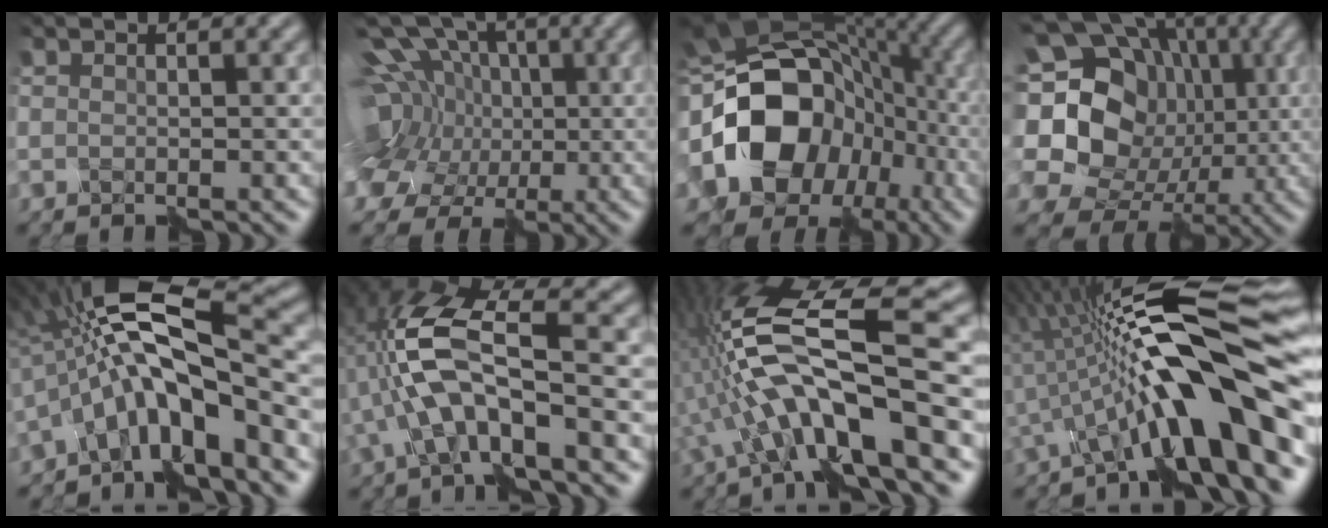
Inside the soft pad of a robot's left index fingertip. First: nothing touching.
{"total": 14.4, "force": [3.6, 10.7, 9.0], "torque": [-0.168, 0.026, 0.028]}
{"total": 17.6, "force": [-2.3, 14.0, 10.4], "torque": [-0.180, -0.018, -0.039]}
{"total": 21.2, "force": [1.4, 18.6, 10.1], "torque": [-0.239, 0.061, -0.012]}
{"total": 10.8, "force": [-2.4, 3.1, 10.1], "torque": [-0.172, 0.025, -0.058]}
{"total": 7.8, "force": [-2.1, 2.5, 7.1], "torque": [-0.147, 0.016, -0.042]}
{"total": 12.7, "force": [-2.2, 3.5, 12.0], "torque": [-0.220, 0.028, -0.049]}
{"total": 13.7, "force": [-3.1, 2.4, 13.1], "torque": [-0.194, 0.030, -0.048]}